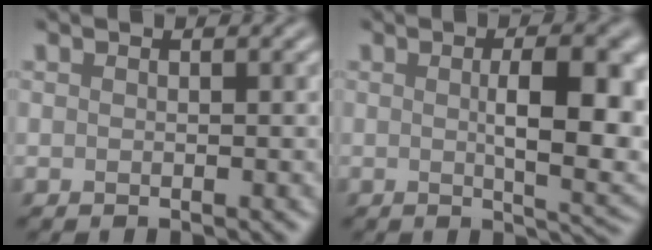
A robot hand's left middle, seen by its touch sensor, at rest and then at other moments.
{"total": 7.9, "force": [0.5, 2.3, 7.5], "torque": [-0.100, -0.002, 0.012]}